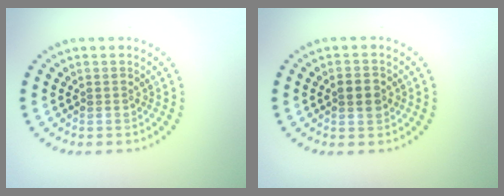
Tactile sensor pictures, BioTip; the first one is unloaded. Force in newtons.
{"total": 2.1, "press": 2.0, "slide": 0.1}